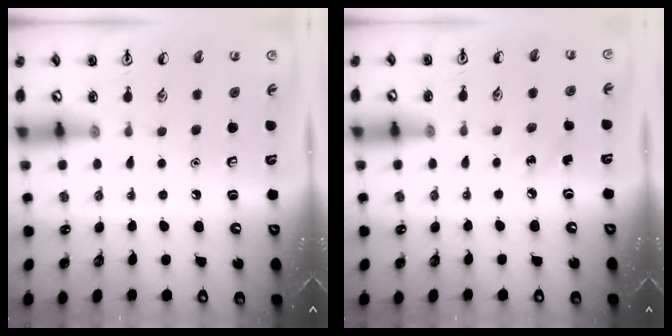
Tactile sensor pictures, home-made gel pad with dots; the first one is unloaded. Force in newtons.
{"total": 4.7, "press": 4.4, "slide": 1.6}